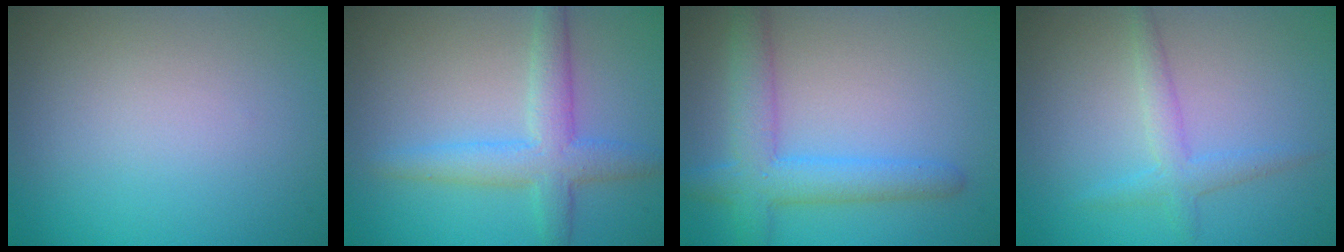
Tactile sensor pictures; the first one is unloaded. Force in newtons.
{"total": 4.5, "press": 4.5, "slide": 0.1}
{"total": 4.9, "press": 4.9, "slide": 0.3}
{"total": 2.2, "press": 2.2, "slide": 0.1}